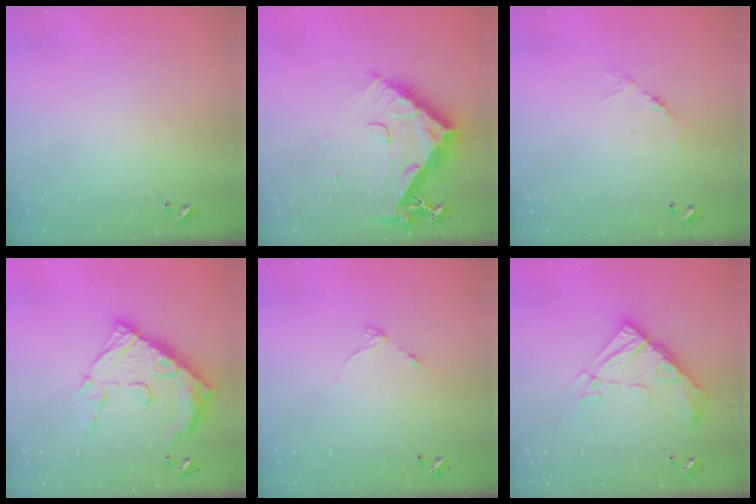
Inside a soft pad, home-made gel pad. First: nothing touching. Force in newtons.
{"total": 13.9, "press": 13.8, "slide": 1.3}
{"total": 6.7, "press": 6.7, "slide": 0.5}
{"total": 17.5, "press": 17.4, "slide": 2.0}
{"total": 5.6, "press": 5.6, "slide": 0.5}
{"total": 17.2, "press": 17.1, "slide": 1.6}